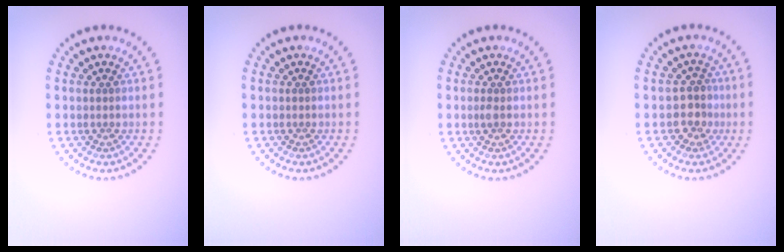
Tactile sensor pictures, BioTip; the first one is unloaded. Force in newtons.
{"total": 0.0}
{"total": 0.6, "press": 0.5, "slide": 0.2}
{"total": 1.9, "press": 1.6, "slide": 1.0}